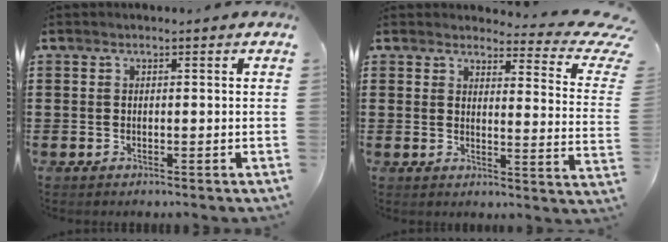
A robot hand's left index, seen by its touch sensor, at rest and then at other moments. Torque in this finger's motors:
{"motor_torque": [2.14, 0.00, 0.12, 0.00]}